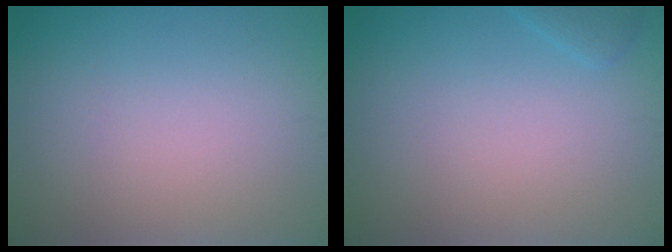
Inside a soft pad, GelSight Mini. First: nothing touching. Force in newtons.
{"total": 0.9, "press": 0.9, "slide": 0.1}